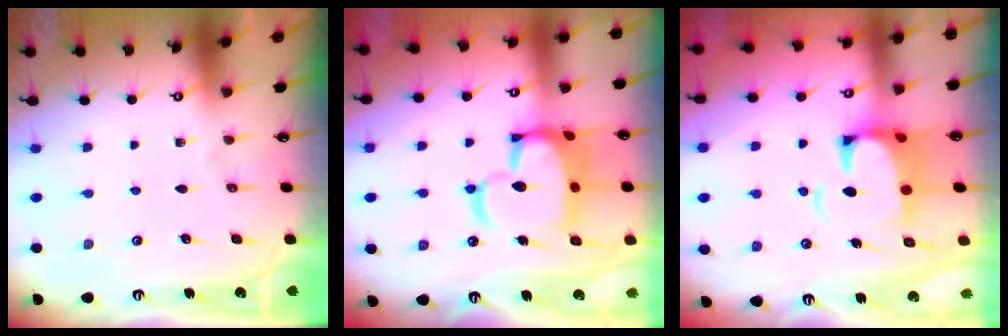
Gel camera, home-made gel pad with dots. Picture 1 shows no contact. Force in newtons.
{"total": 14.4, "press": 14.3, "slide": 1.5}
{"total": 4.7, "press": 4.5, "slide": 1.4}